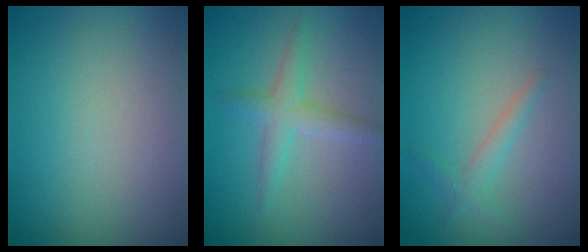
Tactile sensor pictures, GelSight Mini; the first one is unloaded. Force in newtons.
{"total": 2.3, "press": 2.3, "slide": 0.0}
{"total": 1.5, "press": 1.5, "slide": 0.1}